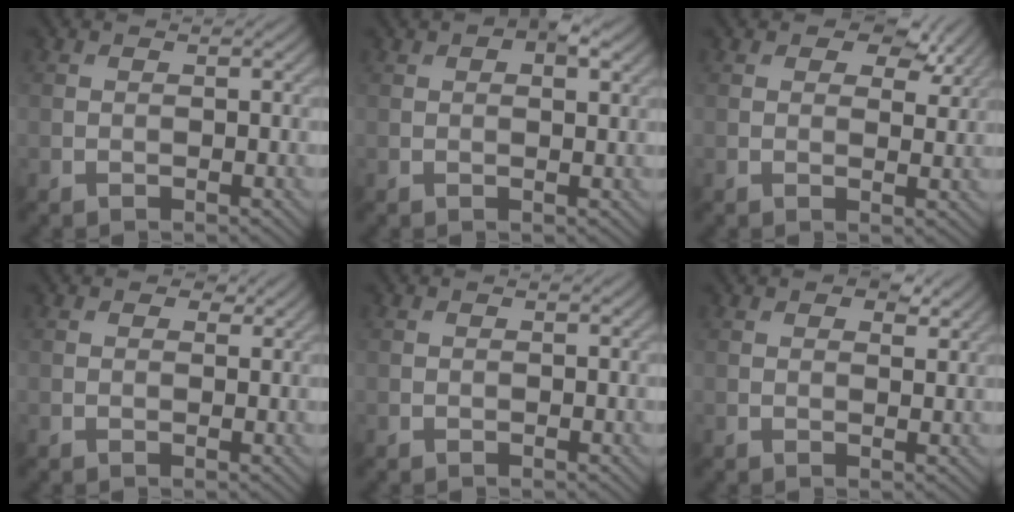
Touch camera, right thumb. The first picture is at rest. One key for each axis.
{"total": 5.1, "fx": 2.8, "fy": 2.2, "fz": 3.7, "tx": -0.061, "ty": 0.008, "tz": 0.043}
{"total": 6.1, "fx": 3.8, "fy": 3.2, "fz": 3.6, "tx": -0.048, "ty": -0.004, "tz": 0.055}
{"total": 1.3, "fx": 0.8, "fy": 0.7, "fz": 0.6, "tx": -0.009, "ty": -0.002, "tz": 0.012}
{"total": 0.0}
{"total": 3.9, "fx": 2.6, "fy": 1.7, "fz": 2.3, "tx": -0.039, "ty": -0.001, "tz": 0.039}